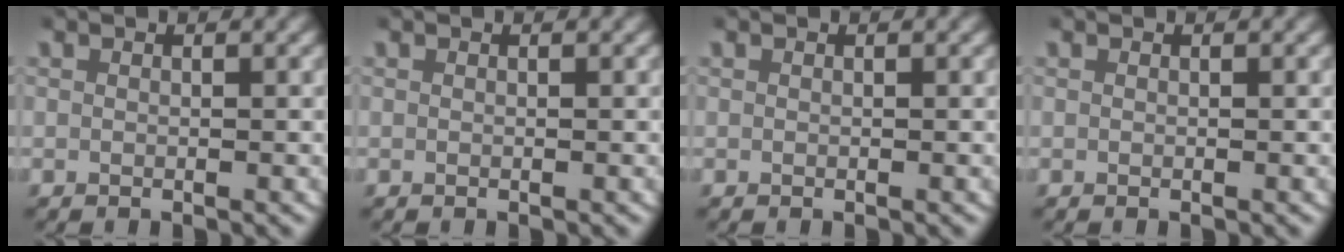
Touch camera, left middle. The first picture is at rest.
{"total": 0.0}
{"total": 0.0}
{"total": 0.0}